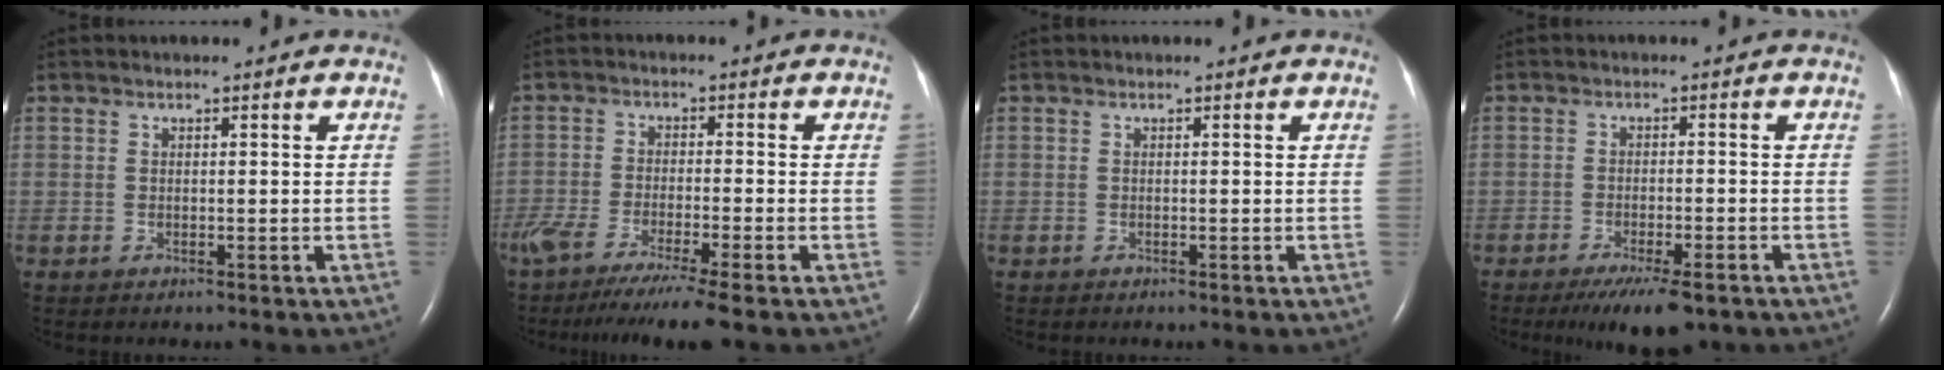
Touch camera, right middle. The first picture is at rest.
{"total": 11.6, "force": [-9.1, -0.6, 7.1], "torque": [-0.114, -0.037, -0.148]}
{"total": 0.0}
{"total": 7.7, "force": [-5.4, 1.7, 5.2], "torque": [-0.079, -0.014, -0.080]}